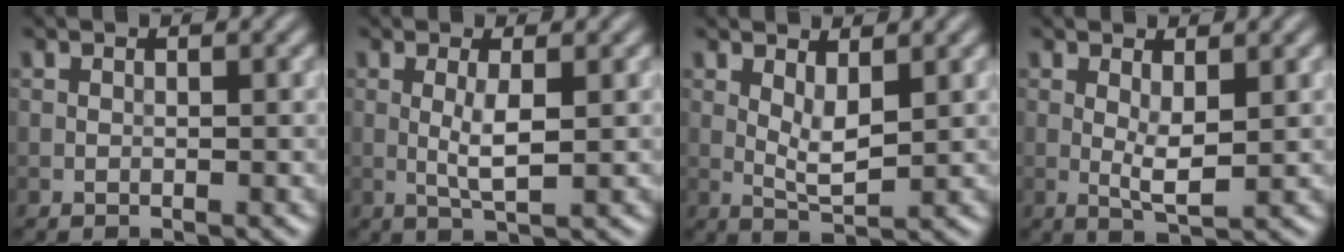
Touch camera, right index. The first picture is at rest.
{"total": 2.6, "force": [0.2, 0.4, 2.5], "torque": [-0.053, -0.001, 0.004]}
{"total": 2.7, "force": [1.0, 0.8, 2.3], "torque": [-0.049, -0.009, 0.022]}
{"total": 2.6, "force": [0.5, 0.7, 2.5], "torque": [-0.050, -0.008, 0.012]}